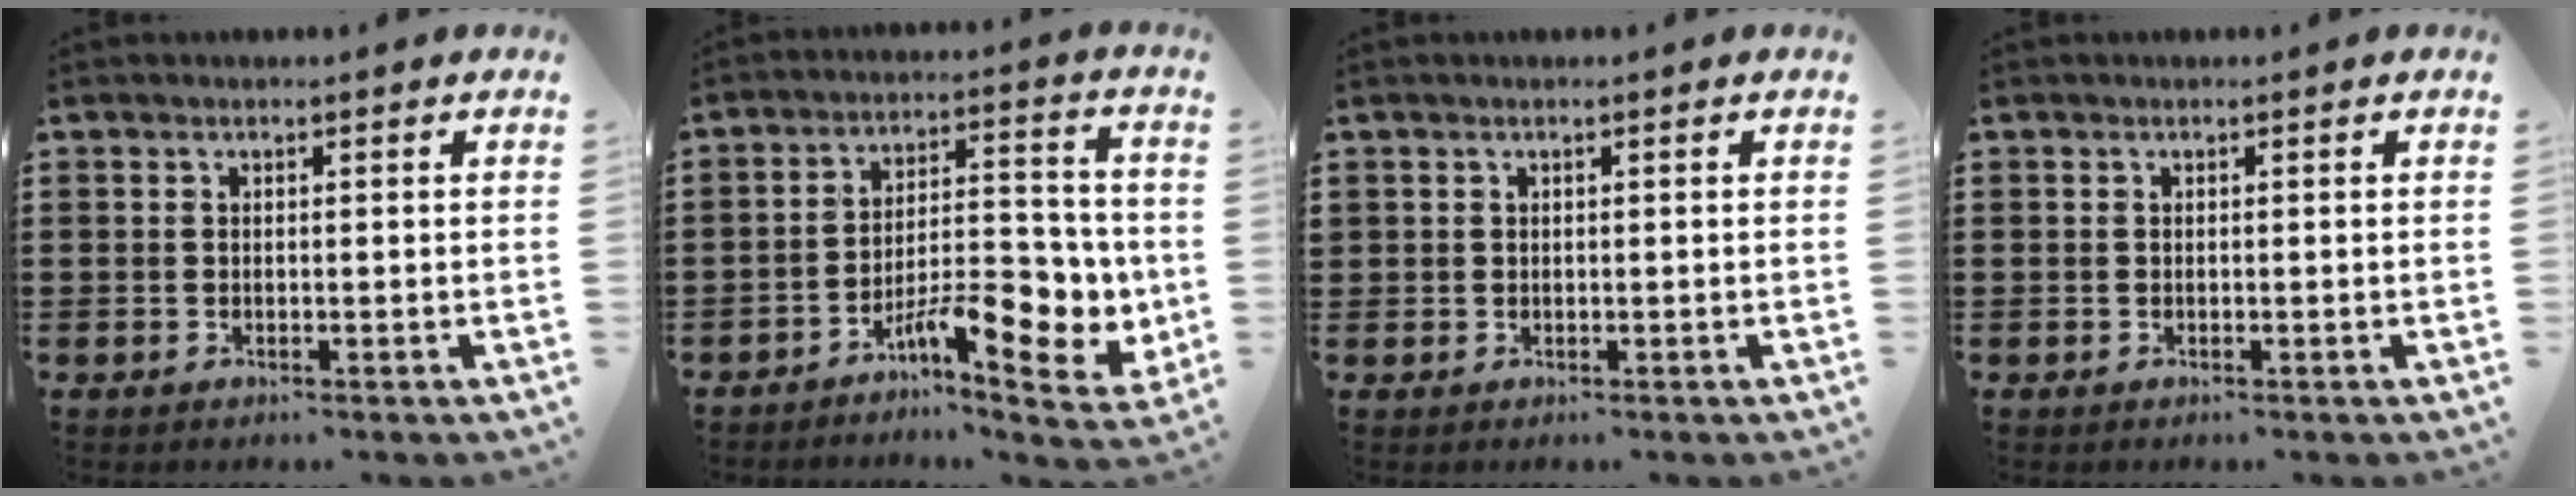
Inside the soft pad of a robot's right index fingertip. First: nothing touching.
{"total": 10.8, "force": [-5.2, 3.9, 8.6], "torque": [-0.109, 0.003, -0.093]}
{"total": 0.6, "force": [0.3, 0.5, 0.0], "torque": [-0.002, 0.004, 0.005]}
{"total": 0.0}